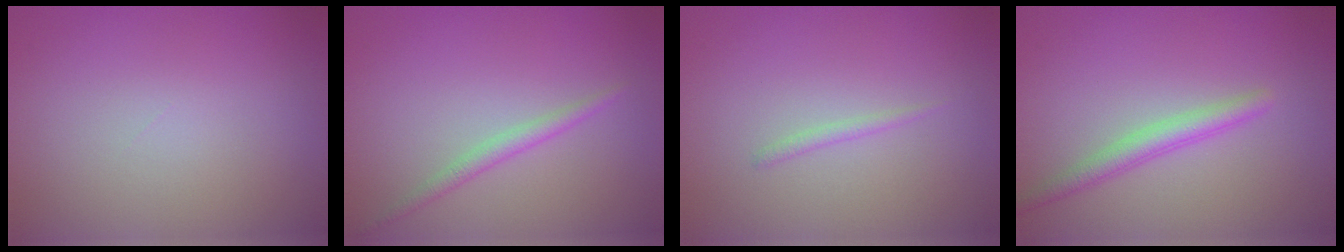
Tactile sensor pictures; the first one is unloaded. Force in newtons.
{"total": 1.5, "press": 1.5, "slide": 0.1}
{"total": 0.7, "press": 0.7, "slide": 0.0}
{"total": 2.4, "press": 2.4, "slide": 0.1}